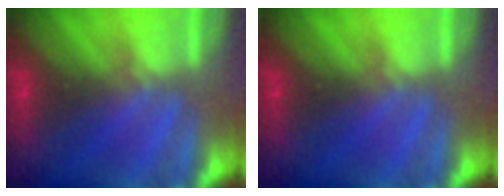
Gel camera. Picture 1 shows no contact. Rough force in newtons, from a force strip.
{"total": 0.0}